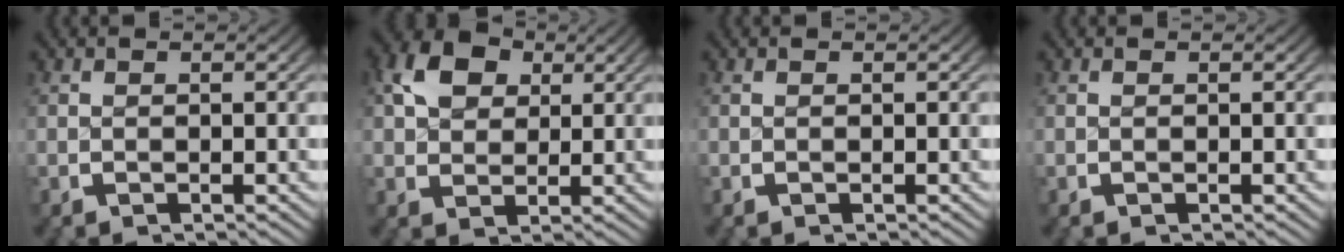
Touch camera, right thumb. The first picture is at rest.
{"total": 6.8, "force": [3.1, 4.8, 3.8], "torque": [-0.072, -0.005, 0.057]}
{"total": 0.0}
{"total": 0.0}